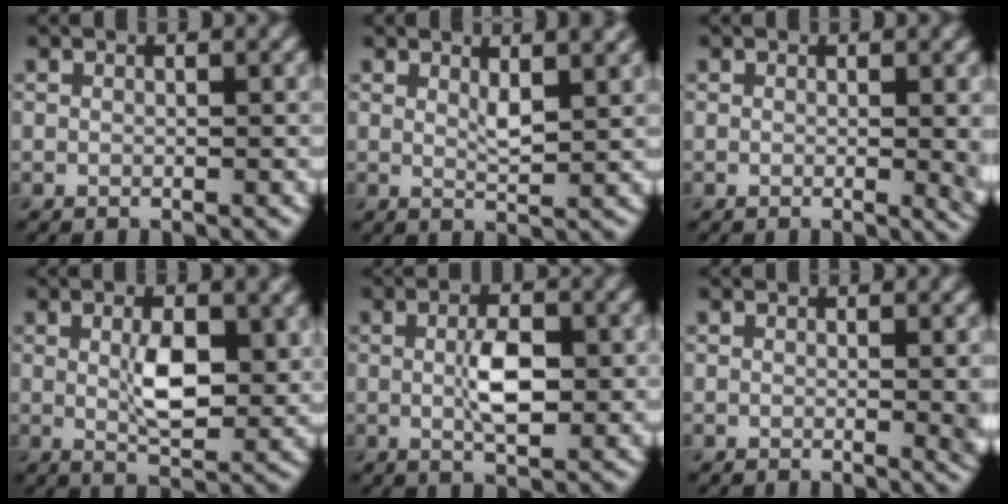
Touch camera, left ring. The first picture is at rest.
{"total": 2.6, "force": [1.3, 0.6, 2.2], "torque": [-0.037, 0.001, 0.023]}
{"total": 2.0, "force": [0.1, 0.4, 1.9], "torque": [-0.019, -0.005, 0.001]}
{"total": 5.3, "force": [0.7, 2.2, 4.8], "torque": [-0.086, -0.003, 0.015]}
{"total": 4.5, "force": [0.0, 1.9, 4.1], "torque": [-0.078, 0.000, 0.002]}
{"total": 2.3, "force": [-0.1, 0.5, 2.2], "torque": [-0.023, -0.005, -0.001]}